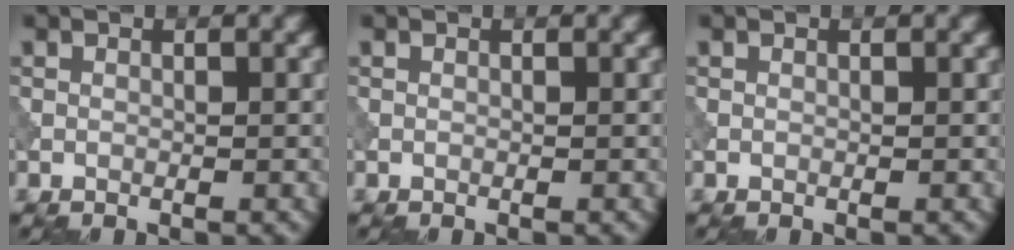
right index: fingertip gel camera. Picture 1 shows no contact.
{"total": 0.0}
{"total": 0.0}